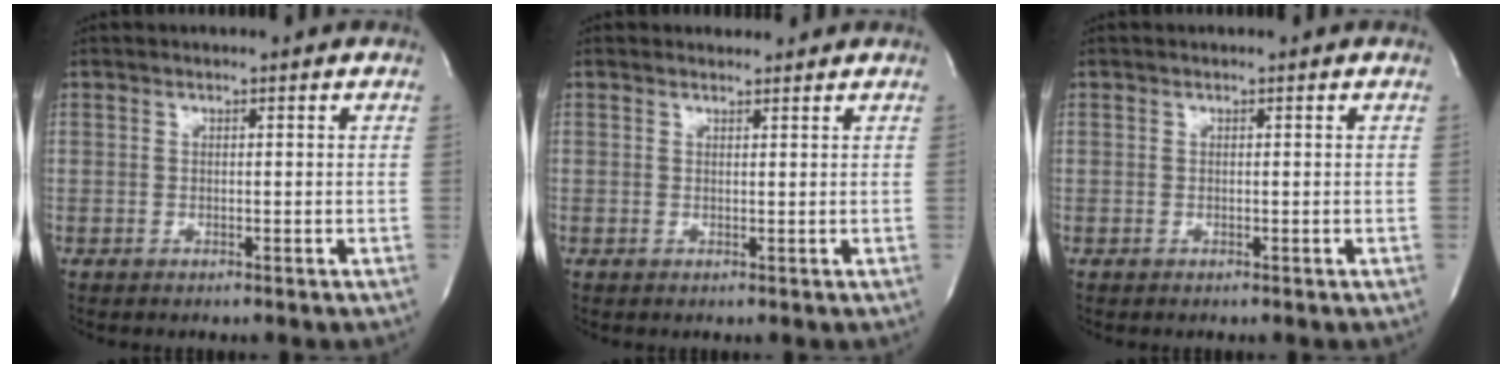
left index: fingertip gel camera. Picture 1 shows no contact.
{"total": 0.6, "force": [0.4, 0.4, -0.2], "torque": [0.001, 0.002, 0.005]}
{"total": 0.0}